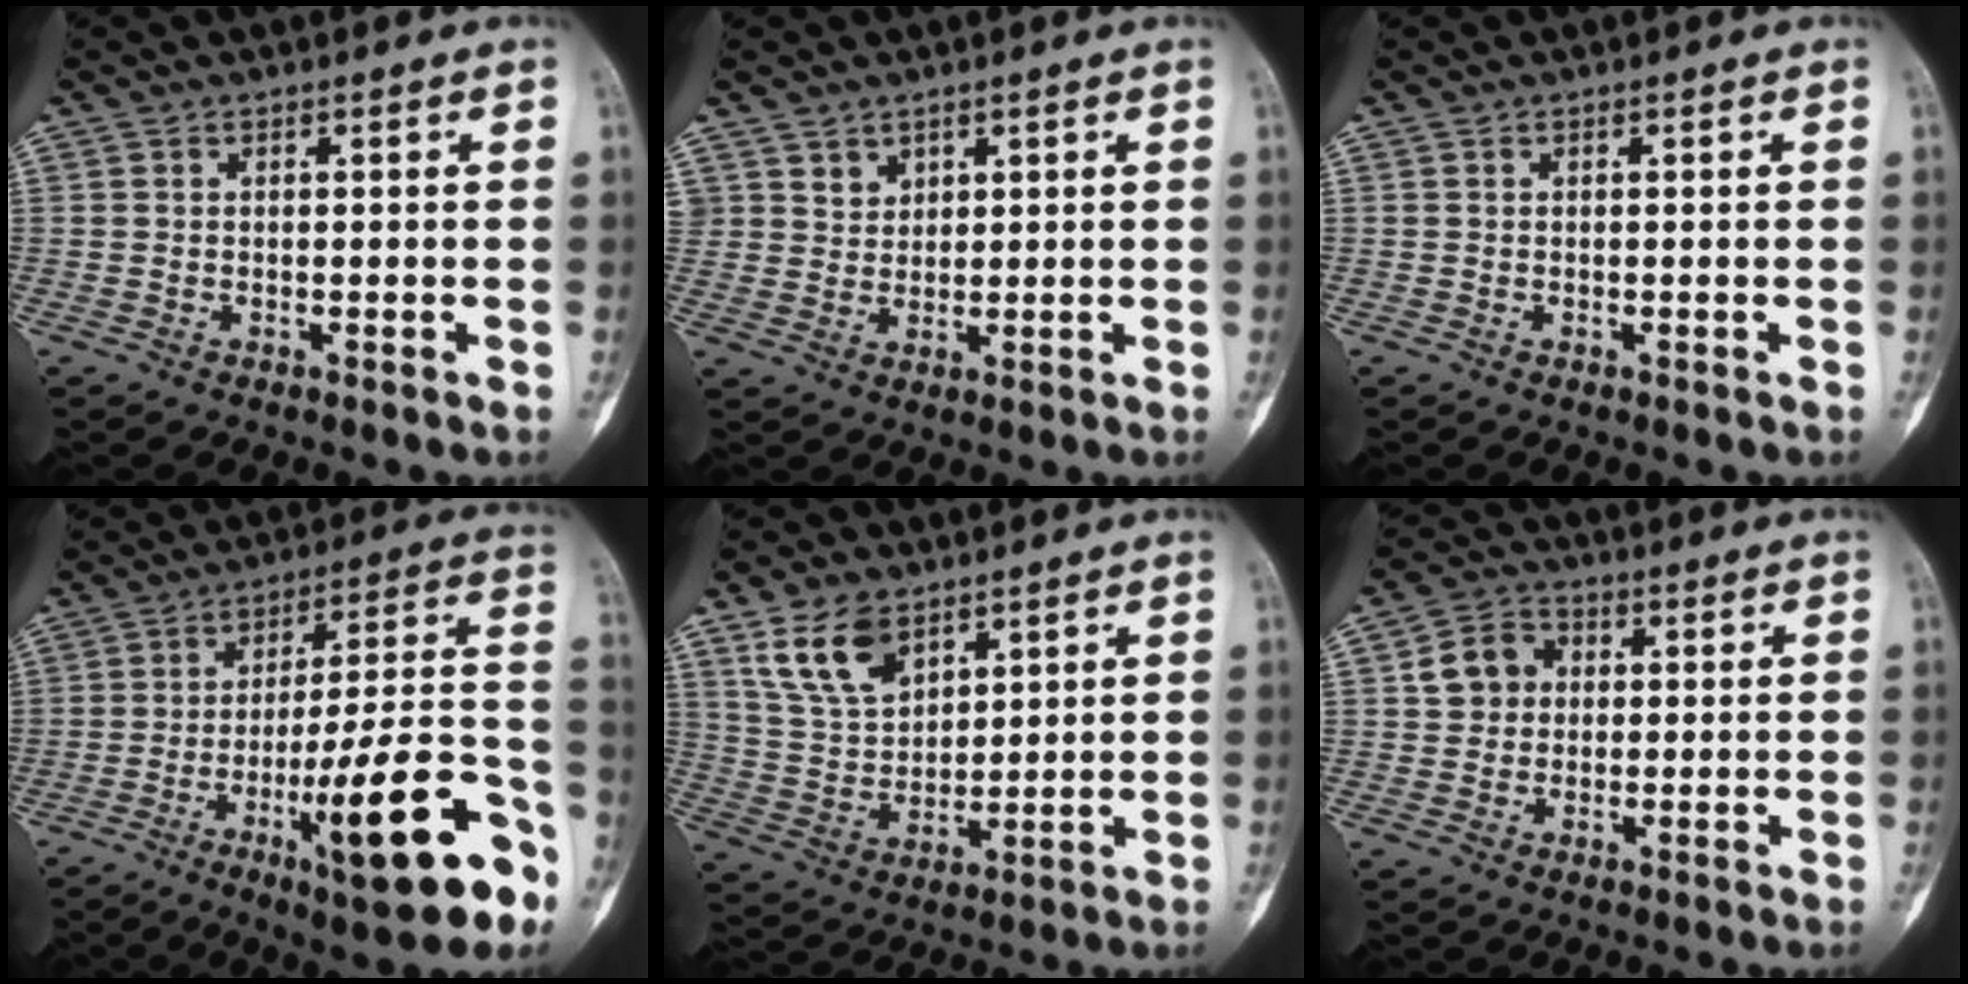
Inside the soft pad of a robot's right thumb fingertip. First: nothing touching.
{"total": 3.1, "force": [2.1, 2.3, 0.4], "torque": [0.015, -0.016, 0.039]}
{"total": 0.0}
{"total": 21.7, "force": [-9.6, 4.7, 18.8], "torque": [-0.265, 0.047, -0.141]}
{"total": 10.6, "force": [6.5, 6.1, 5.8], "torque": [-0.096, -0.028, 0.136]}
{"total": 6.6, "force": [1.0, 5.7, 3.1], "torque": [-0.038, 0.010, 0.009]}